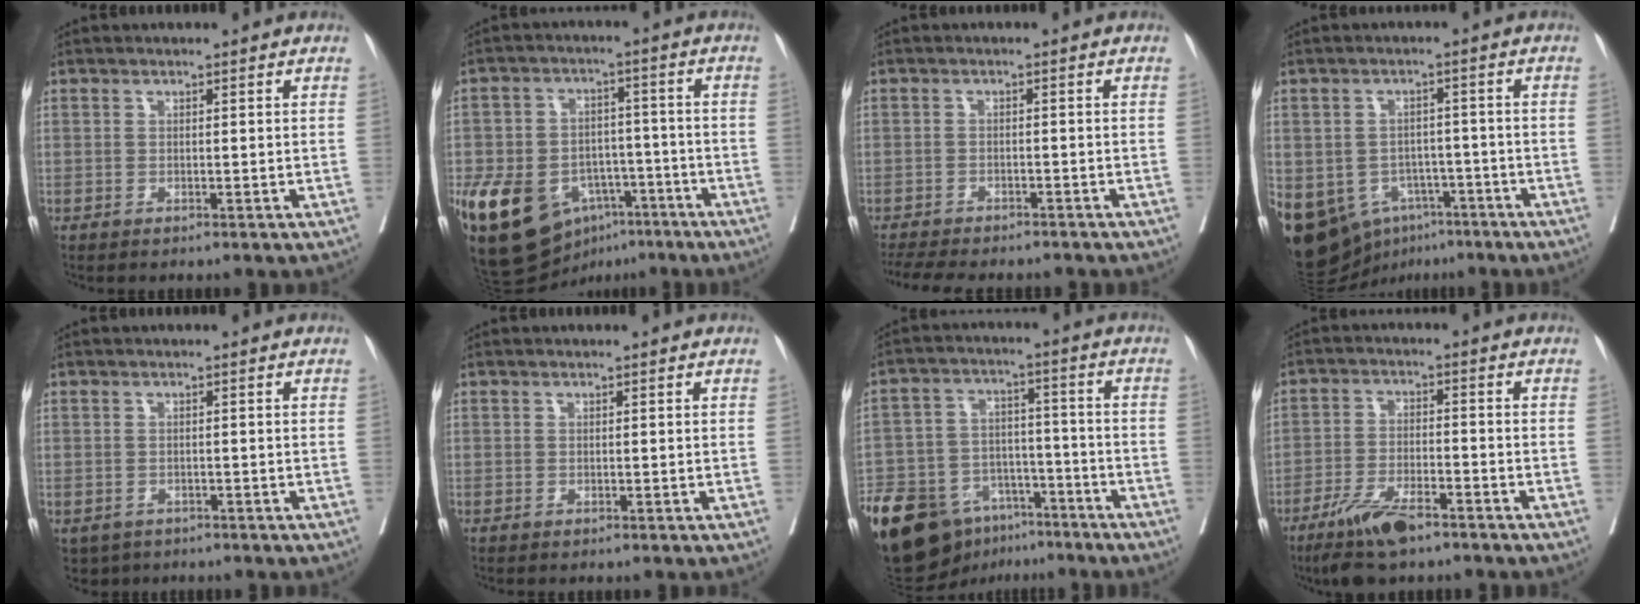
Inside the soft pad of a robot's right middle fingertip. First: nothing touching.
{"total": 17.4, "force": [-8.7, 11.4, 9.9], "torque": [-0.198, 0.012, -0.131]}
{"total": 11.2, "force": [-10.0, 2.6, 4.5], "torque": [-0.077, -0.009, -0.138]}
{"total": 20.0, "force": [-9.9, 14.6, 9.3], "torque": [-0.254, -0.002, -0.132]}
{"total": 3.4, "force": [-2.2, 2.5, 0.7], "torque": [-0.009, -0.001, -0.032]}
{"total": 0.0}
{"total": 20.9, "force": [-13.6, 11.7, 10.7], "torque": [-0.257, 0.004, -0.227]}
{"total": 8.6, "force": [-6.1, 2.1, 5.7], "torque": [-0.117, -0.015, -0.110]}